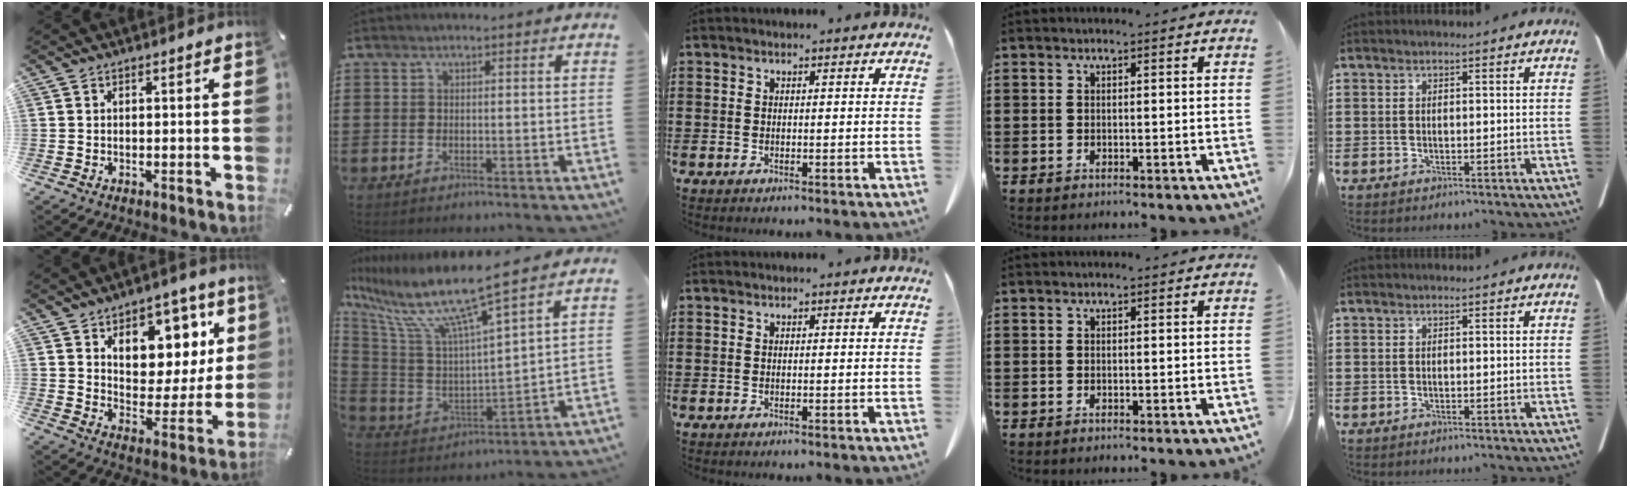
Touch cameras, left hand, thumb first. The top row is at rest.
{"thumb": {"total": 10.4, "force": [5.2, 8.3, 3.4], "torque": [-0.028, -0.059, 0.094]}, "index": {"total": 11.5, "force": [8.2, 0.7, 8.0], "torque": [-0.186, -0.055, 0.131]}}